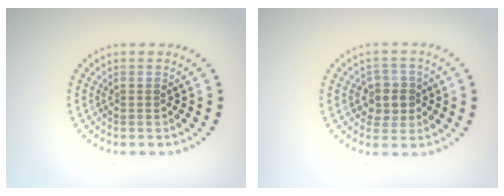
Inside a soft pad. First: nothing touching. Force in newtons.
{"total": 2.6, "press": 2.5, "slide": 0.9}